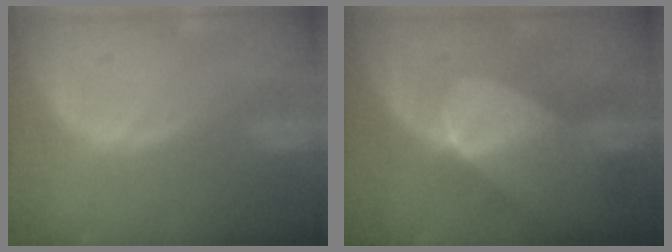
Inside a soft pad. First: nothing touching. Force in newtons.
{"total": 7.5, "press": 6.7, "slide": 3.3}